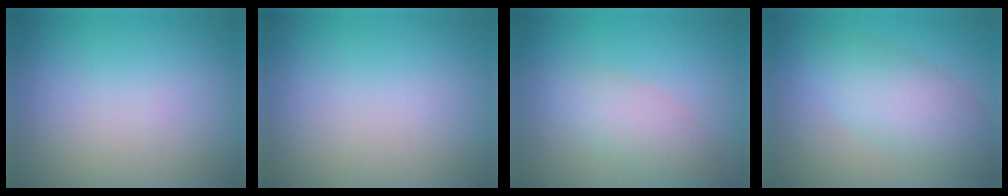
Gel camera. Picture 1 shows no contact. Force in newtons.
{"total": 0.0}
{"total": 3.3, "press": 3.3, "slide": 0.2}
{"total": 4.8, "press": 4.8, "slide": 0.3}